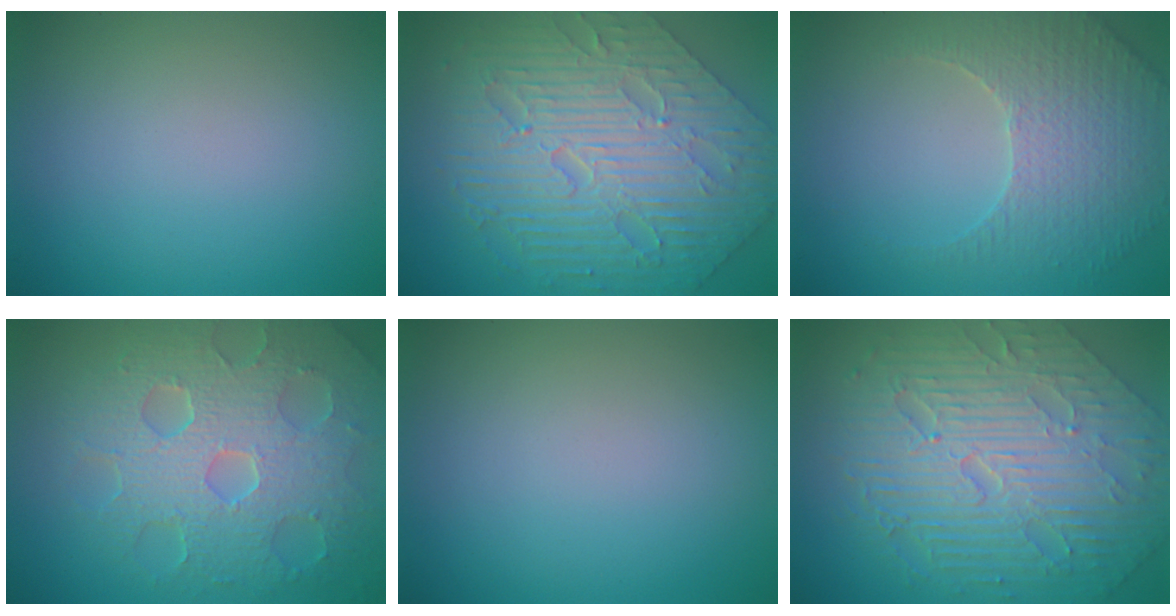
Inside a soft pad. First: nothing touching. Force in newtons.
{"total": 10.4, "press": 7.1, "slide": 7.6}
{"total": 3.8, "press": 3.6, "slide": 1.2}
{"total": 8.6, "press": 6.1, "slide": 6.1}
{"total": 0.0}
{"total": 10.8, "press": 7.2, "slide": 8.1}